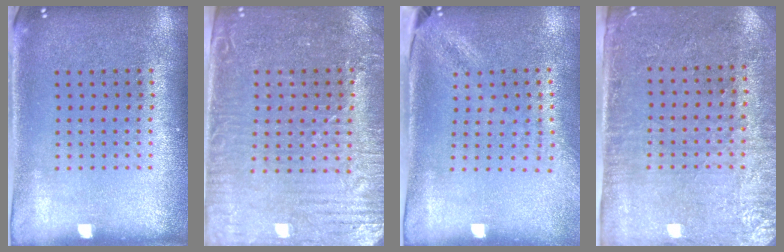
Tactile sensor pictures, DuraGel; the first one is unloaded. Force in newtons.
{"total": 3.8, "press": 3.4, "slide": 1.9}
{"total": 1.8, "press": 1.4, "slide": 1.2}
{"total": 2.8, "press": 2.4, "slide": 1.4}